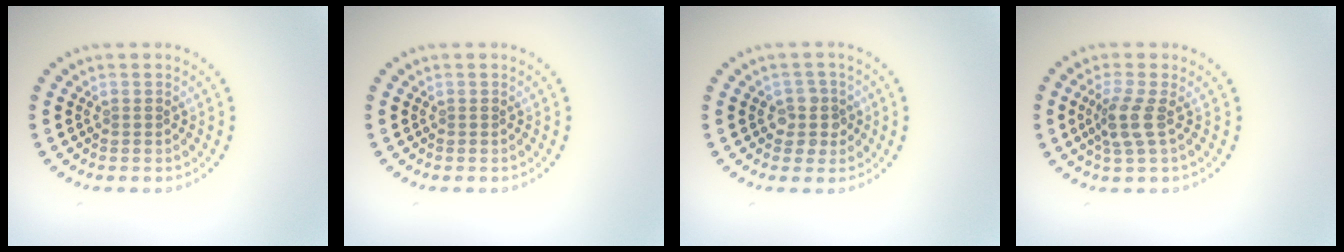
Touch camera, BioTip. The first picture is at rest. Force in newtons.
{"total": 0.0}
{"total": 2.3, "press": 2.0, "slide": 1.1}
{"total": 2.6, "press": 2.0, "slide": 1.7}